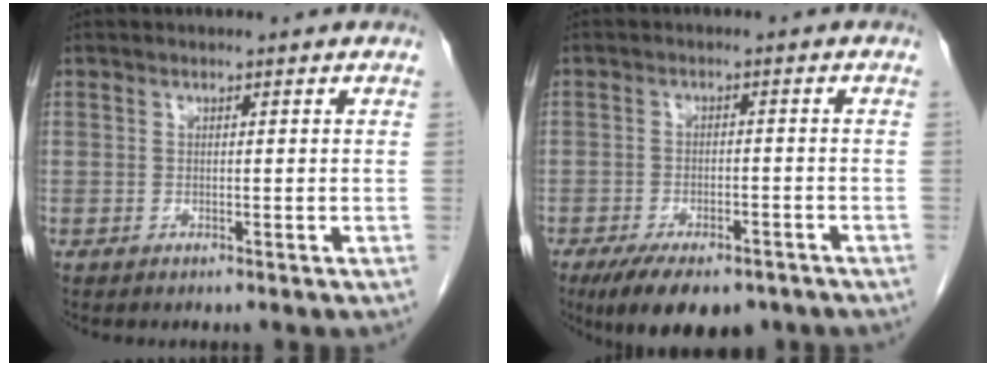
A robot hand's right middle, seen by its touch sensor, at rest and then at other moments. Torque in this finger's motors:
{"motor_torque": [1.18, -0.96, 0.16, 0.05]}